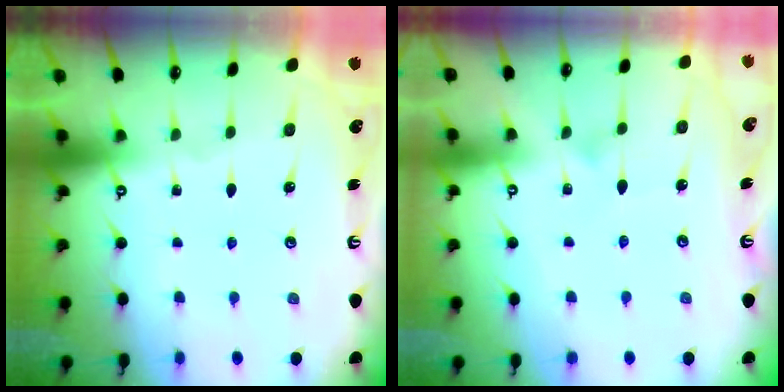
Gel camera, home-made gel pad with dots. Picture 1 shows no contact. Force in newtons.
{"total": 3.4, "press": 3.4, "slide": 0.2}